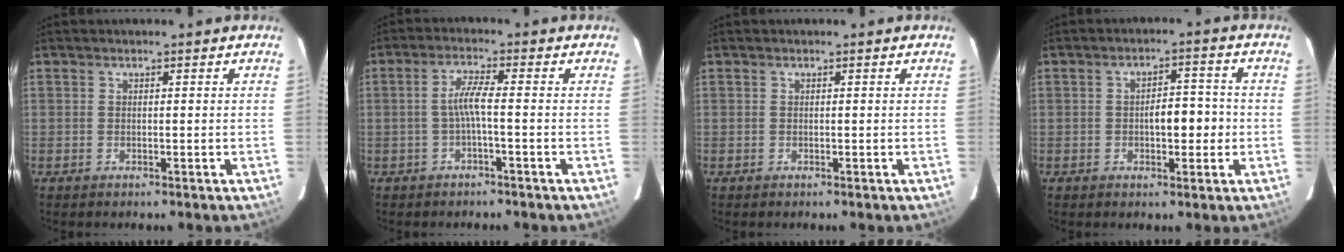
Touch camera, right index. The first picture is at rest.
{"total": 3.4, "force": [-1.0, -0.2, 3.3], "torque": [-0.069, 0.004, -0.018]}
{"total": 0.0}
{"total": 5.3, "force": [-0.9, 2.5, 4.6], "torque": [-0.074, 0.010, -0.009]}